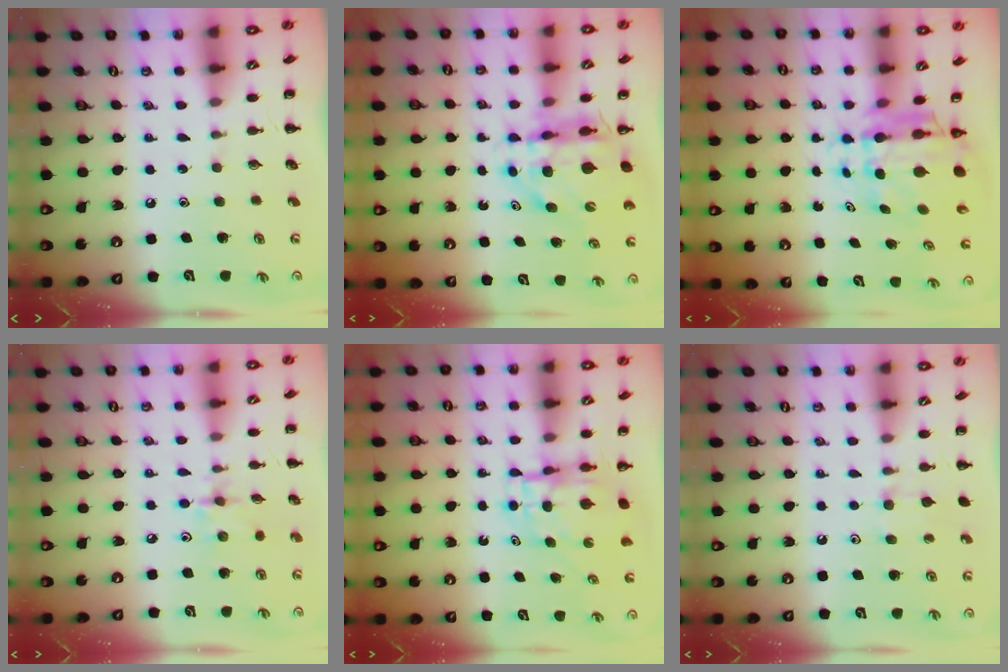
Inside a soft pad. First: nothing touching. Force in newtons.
{"total": 7.4, "press": 7.0, "slide": 2.2}
{"total": 7.0, "press": 6.6, "slide": 2.3}
{"total": 2.7, "press": 2.7, "slide": 0.5}
{"total": 4.8, "press": 4.8, "slide": 0.5}
{"total": 7.2, "press": 6.9, "slide": 1.9}